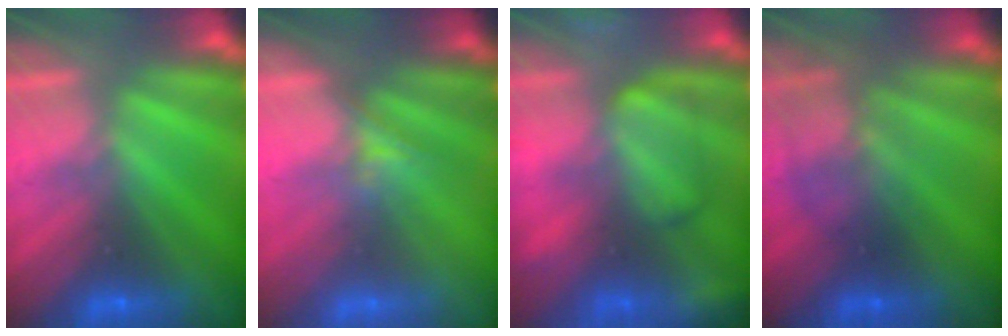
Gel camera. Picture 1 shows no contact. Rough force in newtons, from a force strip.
{"total": 1.8}
{"total": 6.9}
{"total": 2.2}